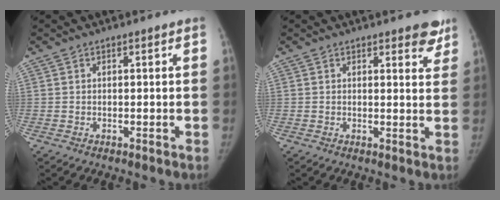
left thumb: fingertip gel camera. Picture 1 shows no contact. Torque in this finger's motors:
{"motor_torque": [0.49, -0.35, 0.32, -0.35, 0.06]}